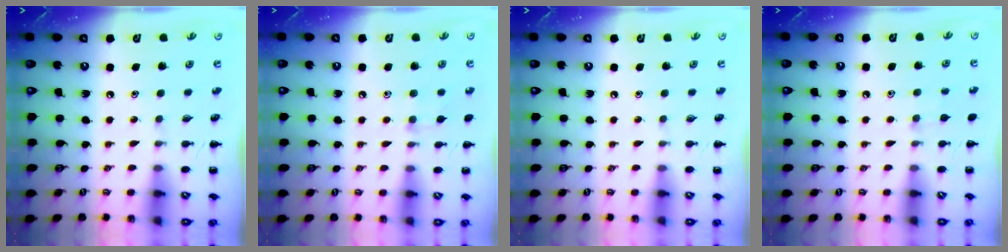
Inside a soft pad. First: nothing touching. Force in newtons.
{"total": 5.8, "press": 5.4, "slide": 1.9}
{"total": 0.0}
{"total": 5.7, "press": 5.5, "slide": 1.8}